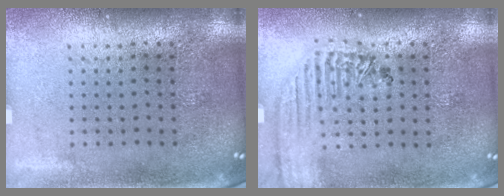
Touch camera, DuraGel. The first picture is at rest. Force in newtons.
{"total": 1.8, "press": 1.7, "slide": 0.6}